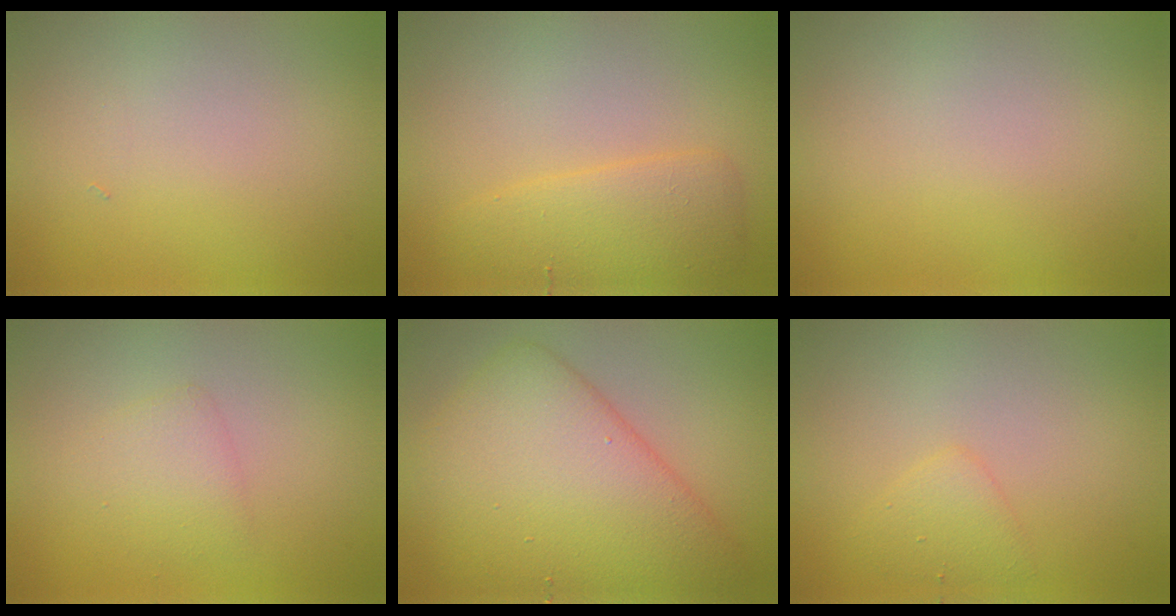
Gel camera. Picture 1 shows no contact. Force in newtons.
{"total": 3.5, "press": 3.5, "slide": 0.0}
{"total": 0.0}
{"total": 1.9, "press": 1.9, "slide": 0.1}
{"total": 9.2, "press": 9.2, "slide": 0.3}
{"total": 1.7, "press": 1.6, "slide": 0.1}